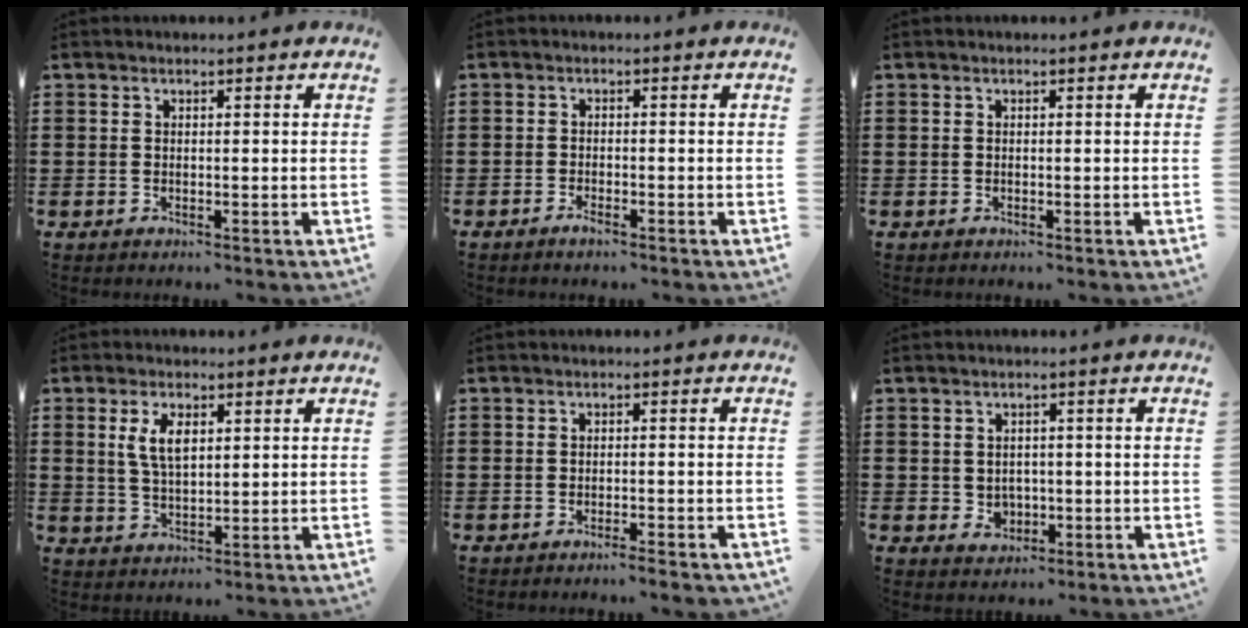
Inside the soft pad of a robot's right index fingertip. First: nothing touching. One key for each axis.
{"total": 1.3, "fx": -1.1, "fy": 0.2, "fz": 0.6, "tx": -0.013, "ty": -0.004, "tz": -0.020}
{"total": 0.0}
{"total": 4.9, "fx": 1.6, "fy": 2.1, "fz": 4.1, "tx": -0.087, "ty": 0.008, "tz": 0.027}
{"total": 1.6, "fx": -1.3, "fy": -0.1, "fz": 0.9, "tx": -0.015, "ty": -0.001, "tz": -0.024}
{"total": 2.1, "fx": 0.1, "fy": 2.0, "fz": 0.7, "tx": -0.013, "ty": 0.005, "tz": -0.004}